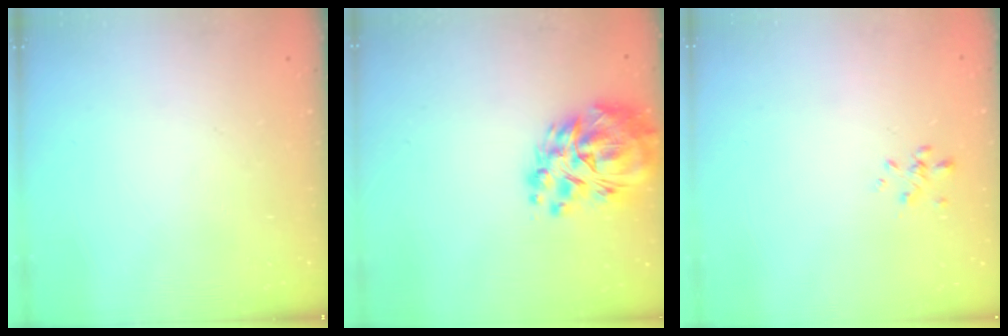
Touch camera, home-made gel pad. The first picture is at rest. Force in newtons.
{"total": 17.0, "press": 16.2, "slide": 5.3}
{"total": 0.0}